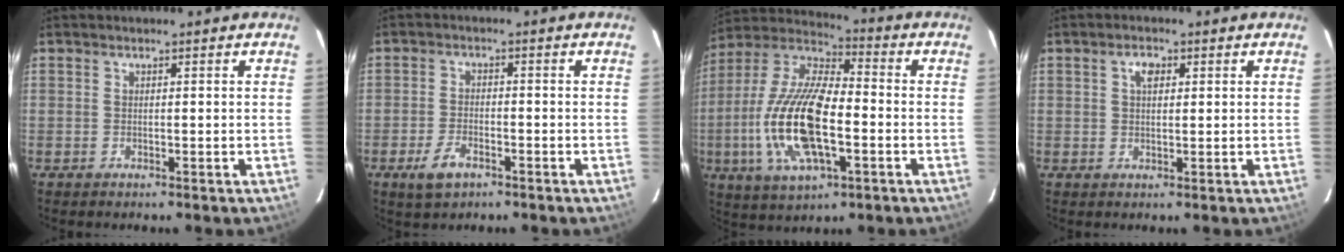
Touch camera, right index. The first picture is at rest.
{"total": 5.3, "force": [-3.2, 2.5, 3.4], "torque": [-0.082, -0.004, -0.056]}
{"total": 19.7, "force": [-4.5, 7.6, 17.6], "torque": [-0.367, -0.006, -0.089]}
{"total": 2.5, "force": [0.8, 1.5, 1.8], "torque": [-0.032, 0.009, 0.013]}